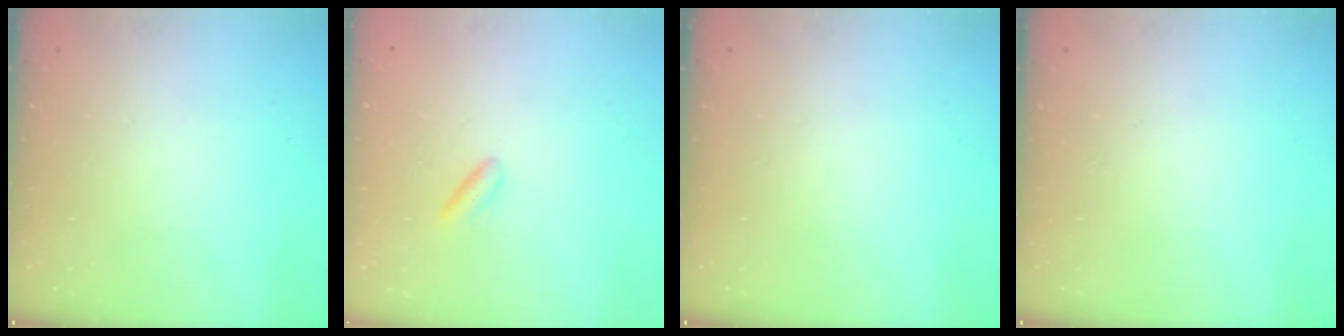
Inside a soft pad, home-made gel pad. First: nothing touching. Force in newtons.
{"total": 2.5, "press": 2.3, "slide": 1.0}
{"total": 0.0}
{"total": 0.0}